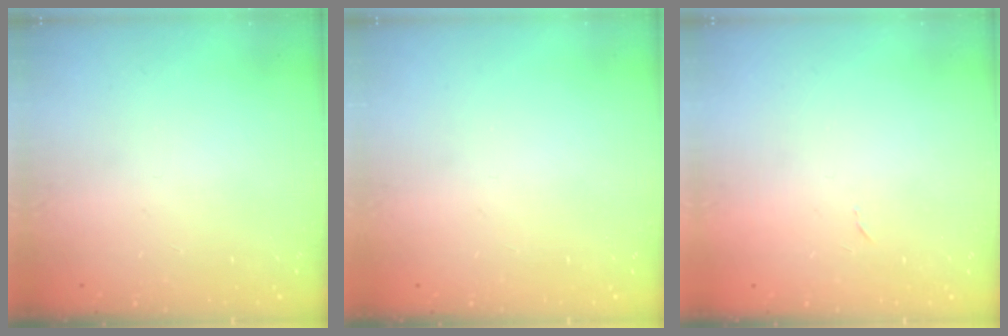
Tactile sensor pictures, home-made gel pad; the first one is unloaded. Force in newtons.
{"total": 0.0}
{"total": 2.4, "press": 2.4, "slide": 0.4}